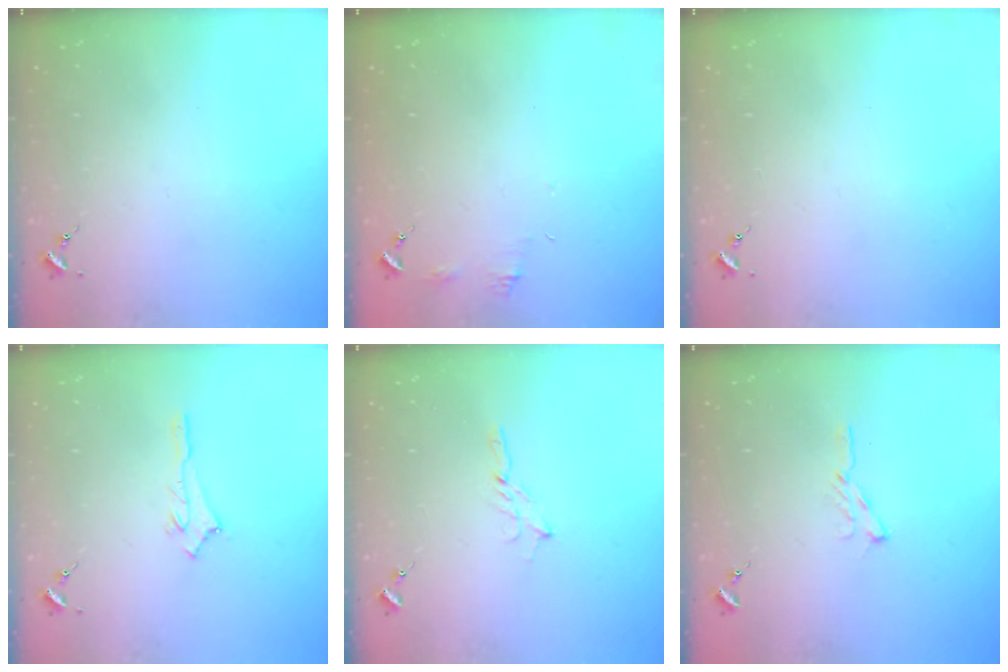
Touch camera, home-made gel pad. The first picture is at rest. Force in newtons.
{"total": 4.5, "press": 4.5, "slide": 0.5}
{"total": 0.0}
{"total": 2.5, "press": 2.5, "slide": 0.2}
{"total": 2.0, "press": 2.0, "slide": 0.2}
{"total": 5.8, "press": 5.8, "slide": 0.6}